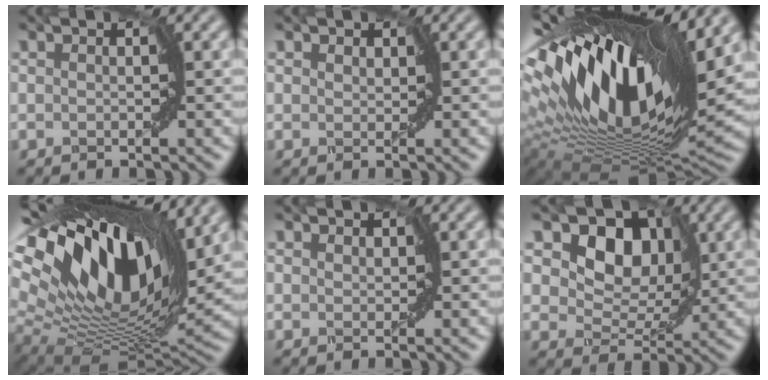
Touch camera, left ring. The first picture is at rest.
{"total": 1.2, "force": [0.6, 0.9, 0.5], "torque": [-0.004, 0.004, 0.001]}
{"total": 18.2, "force": [7.8, 6.9, 15.0], "torque": [-0.287, 0.027, 0.126]}
{"total": 17.2, "force": [9.1, 7.5, 12.4], "torque": [-0.240, 0.028, 0.161]}
{"total": 0.9, "force": [0.4, 0.7, 0.3], "torque": [-0.003, 0.001, 0.001]}
{"total": 11.0, "force": [5.4, 7.3, 6.3], "torque": [-0.086, 0.024, 0.069]}